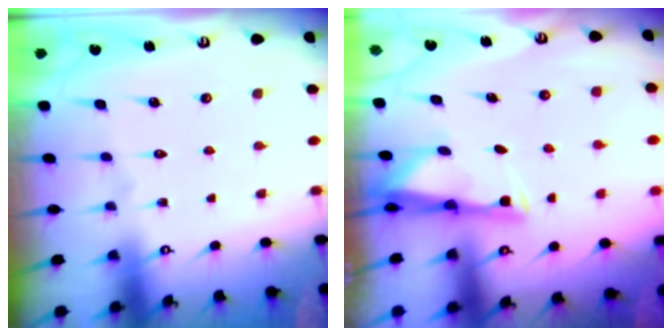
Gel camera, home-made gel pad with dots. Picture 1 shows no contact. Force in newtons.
{"total": 2.9, "press": 2.9, "slide": 0.4}